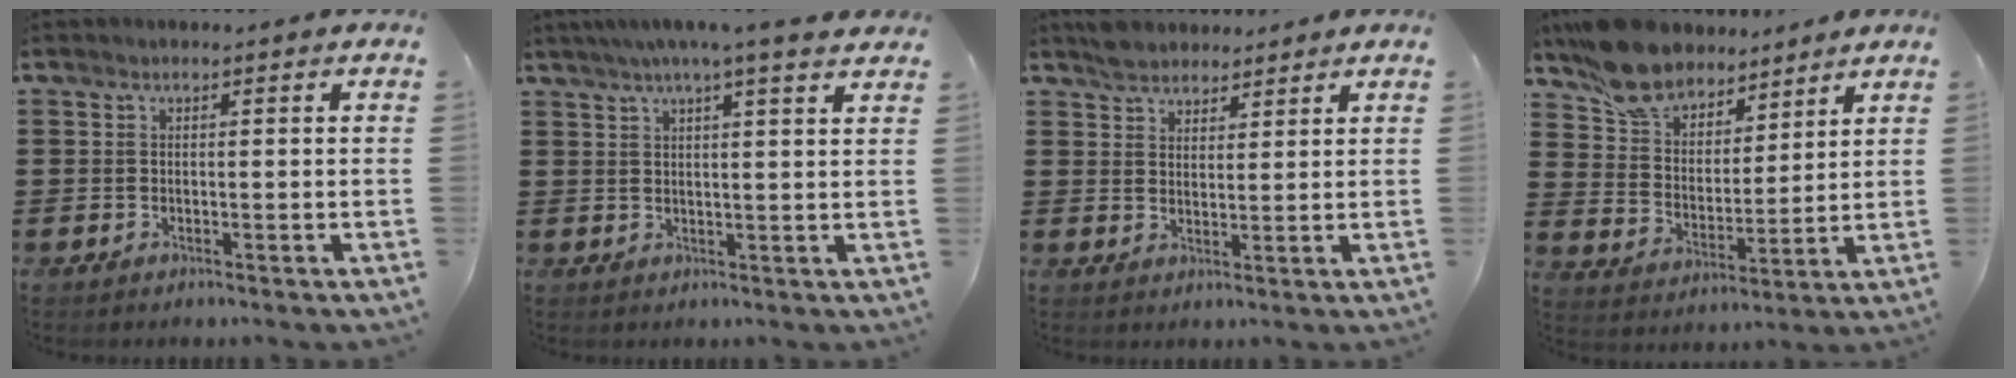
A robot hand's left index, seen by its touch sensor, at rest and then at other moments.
{"total": 4.7, "force": [3.5, -0.2, 3.2], "torque": [-0.071, -0.004, 0.060]}
{"total": 3.5, "force": [3.0, 1.7, 0.0], "torque": [-0.013, 0.005, 0.060]}
{"total": 10.4, "force": [9.0, 4.6, 2.8], "torque": [-0.095, -0.038, 0.172]}